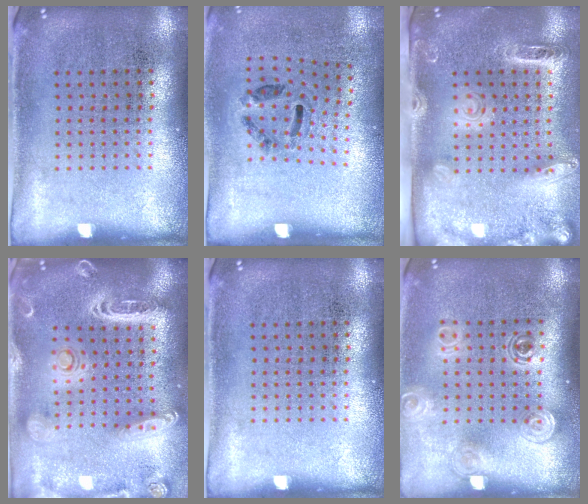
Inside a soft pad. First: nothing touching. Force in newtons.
{"total": 1.3, "press": 0.7, "slide": 1.0}
{"total": 2.6, "press": 2.0, "slide": 1.6}
{"total": 2.8, "press": 2.5, "slide": 1.4}
{"total": 0.0}
{"total": 1.6, "press": 1.3, "slide": 0.9}